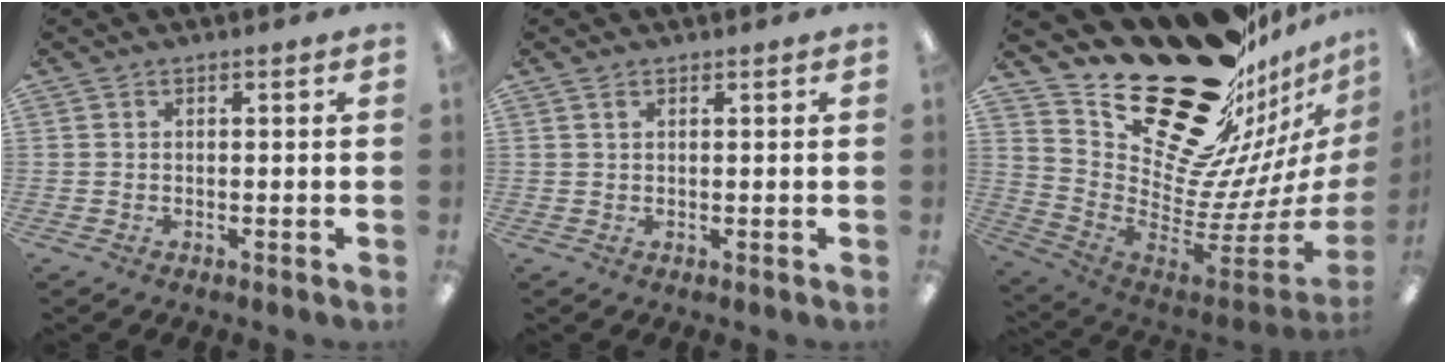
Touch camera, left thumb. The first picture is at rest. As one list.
[{"total": 1.0, "force": [0.6, 0.5, 0.6], "torque": [-0.014, 0.002, 0.011]}, {"total": 29.5, "force": [21.0, 14.0, 15.3], "torque": [-0.192, -0.184, 0.406]}]